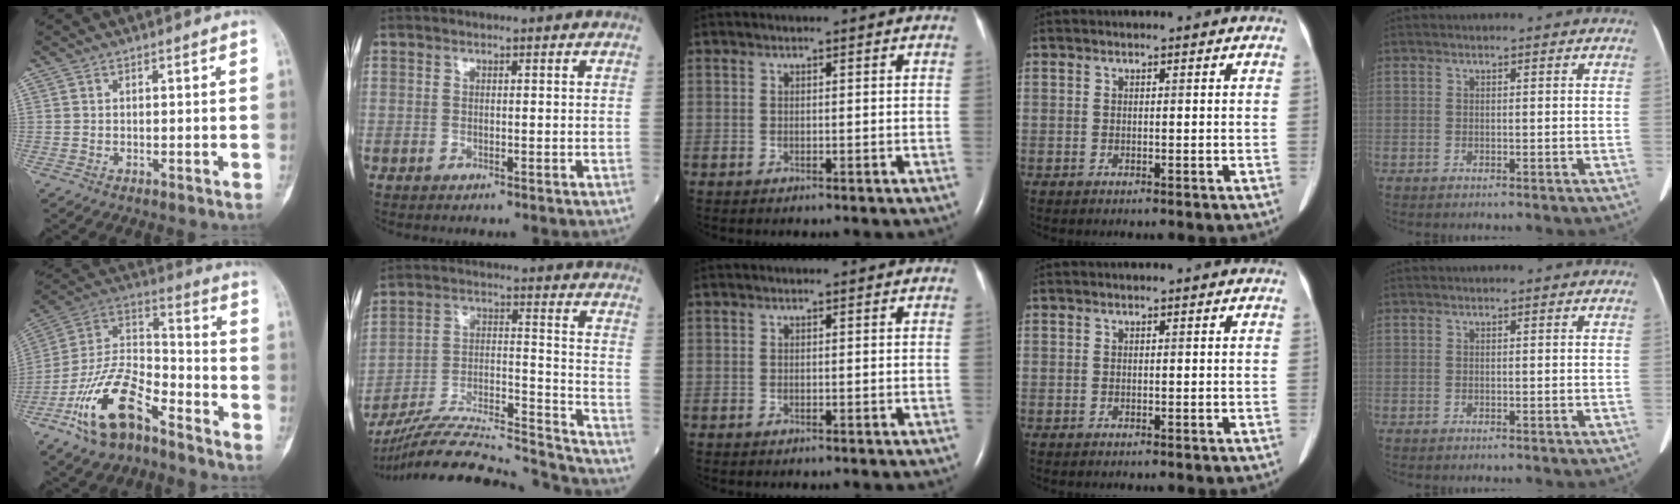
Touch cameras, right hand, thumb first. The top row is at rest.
{"thumb": {"total": 18.0, "force": [-10.6, 8.2, 12.0], "torque": [-0.218, 0.078, -0.201]}, "index": {"total": 24.5, "force": [-23.2, 0.2, 7.8], "torque": [-0.130, -0.004, -0.361]}}